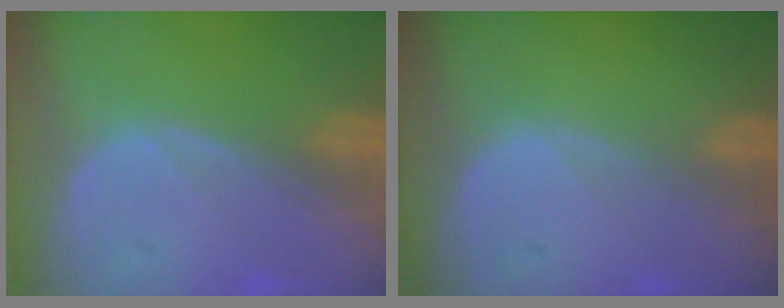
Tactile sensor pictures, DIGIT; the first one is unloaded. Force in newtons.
{"total": 0.0}